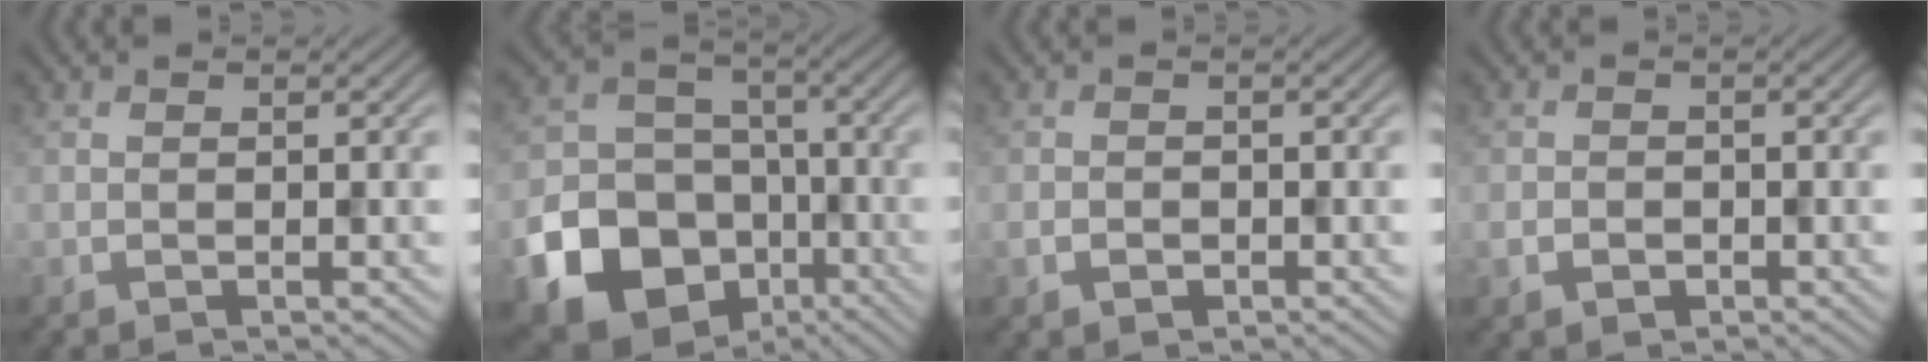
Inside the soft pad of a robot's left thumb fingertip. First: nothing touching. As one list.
[{"total": 20.2, "force": [-9.3, 16.4, 7.2], "torque": [-0.169, -0.077, -0.167]}, {"total": 1.7, "force": [-0.8, 1.3, 0.8], "torque": [-0.018, -0.006, -0.018]}, {"total": 2.0, "force": [-0.9, 1.6, 0.8], "torque": [-0.018, -0.007, -0.021]}]